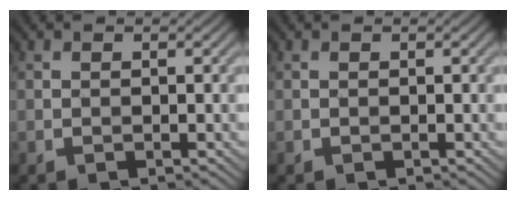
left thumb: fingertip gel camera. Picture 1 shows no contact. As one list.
[{"total": 0.0}]